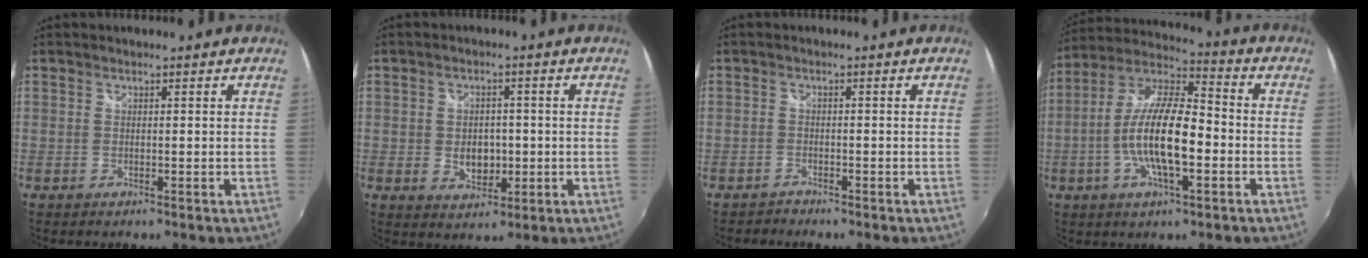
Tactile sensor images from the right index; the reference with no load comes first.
{"total": 5.9, "force": [-0.7, 4.2, 4.0], "torque": [-0.072, -0.002, -0.008]}
{"total": 1.6, "force": [-1.5, 0.5, -0.2], "torque": [-0.004, 0.001, -0.029]}
{"total": 15.5, "force": [-3.4, 4.9, 14.4], "torque": [-0.279, 0.001, -0.069]}